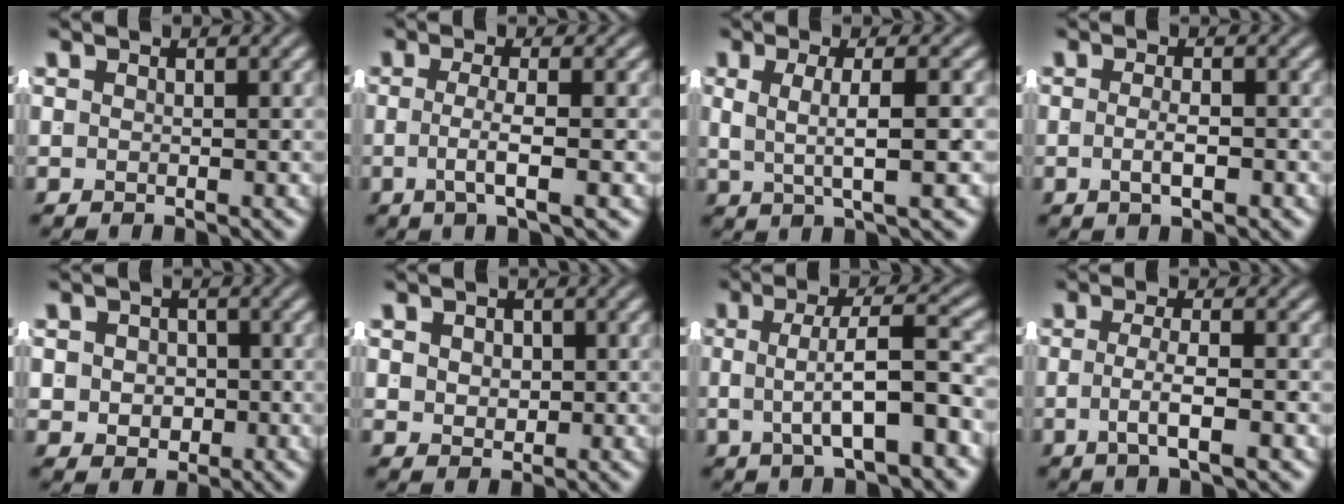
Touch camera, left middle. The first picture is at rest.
{"total": 2.7, "force": [-0.9, -0.6, 2.4], "torque": [-0.044, -0.011, -0.011]}
{"total": 3.7, "force": [0.9, 0.3, 3.6], "torque": [-0.057, -0.002, 0.020]}
{"total": 2.0, "force": [-1.2, 0.0, 1.6], "torque": [-0.029, -0.009, -0.016]}
{"total": 3.6, "force": [-0.5, 3.2, 1.7], "torque": [-0.028, -0.015, -0.002]}
{"total": 1.6, "force": [0.5, 1.2, 1.0], "torque": [-0.021, -0.013, 0.021]}
{"total": 5.1, "force": [-1.5, 1.2, 4.7], "torque": [-0.066, -0.002, -0.015]}
{"total": 2.8, "force": [-1.3, -0.3, 2.5], "torque": [-0.040, -0.009, -0.017]}